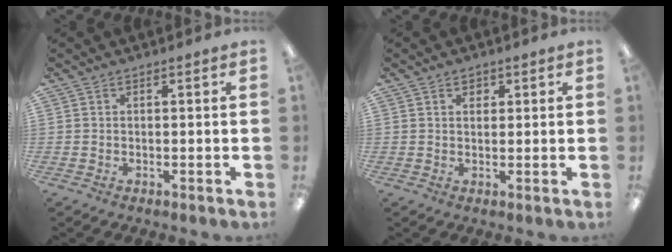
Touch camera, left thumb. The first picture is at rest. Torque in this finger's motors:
{"motor_torque": [0.18, -0.30, -0.14, -0.13, -0.06]}